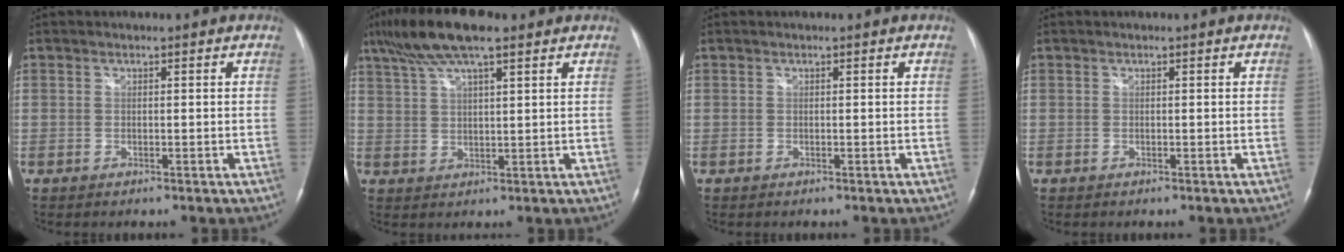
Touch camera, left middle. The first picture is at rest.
{"total": 10.4, "force": [7.2, 2.0, 7.2], "torque": [-0.143, 0.024, 0.125]}
{"total": 0.0}
{"total": 0.0}